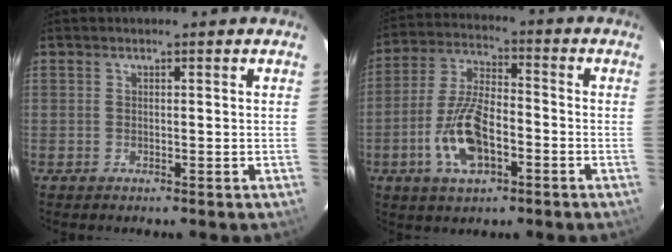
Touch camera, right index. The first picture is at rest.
{"total": 12.1, "force": [-4.6, 5.3, 9.8], "torque": [-0.211, 0.001, -0.083]}